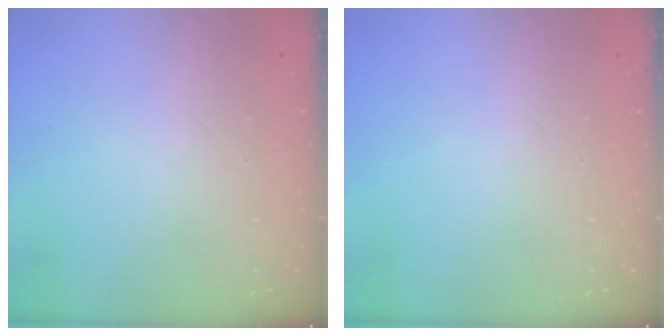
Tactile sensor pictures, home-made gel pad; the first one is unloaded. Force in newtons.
{"total": 0.0}